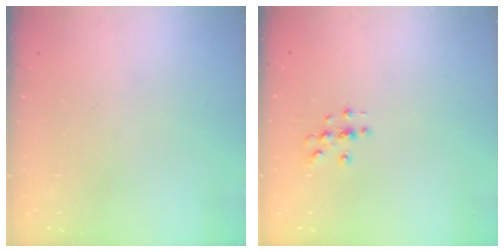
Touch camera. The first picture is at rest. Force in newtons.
{"total": 3.0, "press": 3.0, "slide": 0.3}